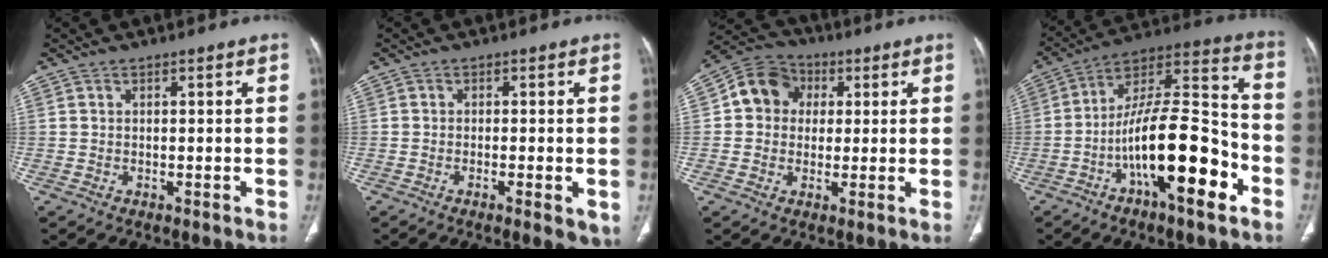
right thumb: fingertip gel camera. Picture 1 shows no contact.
{"total": 4.6, "force": [-1.5, 1.1, 4.2], "torque": [-0.064, -0.009, -0.024]}
{"total": 9.6, "force": [1.7, 8.4, 4.2], "torque": [-0.051, 0.015, 0.015]}
{"total": 21.1, "force": [-8.2, 6.7, 18.2], "torque": [-0.301, 0.065, -0.134]}